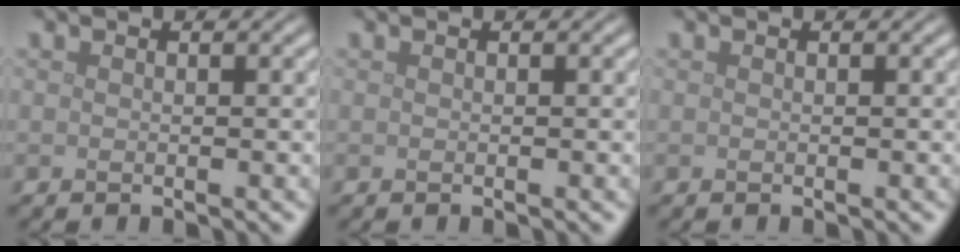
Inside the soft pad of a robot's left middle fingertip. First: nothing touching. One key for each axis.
{"total": 0.0}
{"total": 0.0}